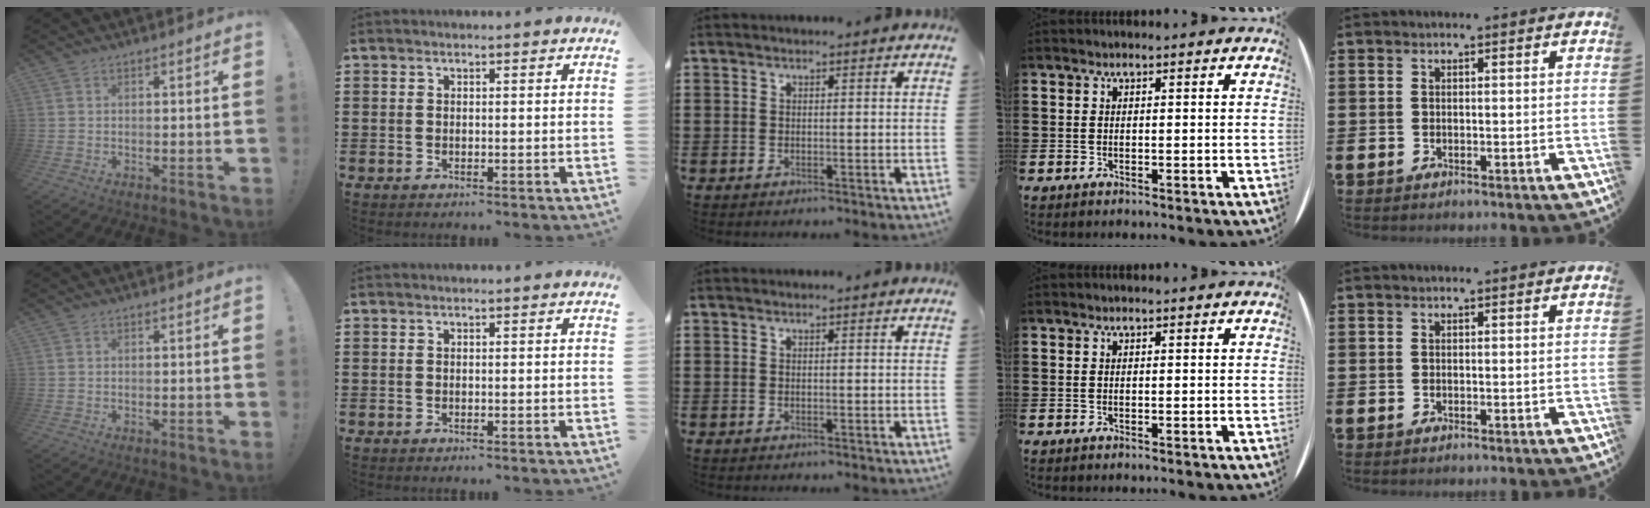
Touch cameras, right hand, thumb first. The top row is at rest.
{}